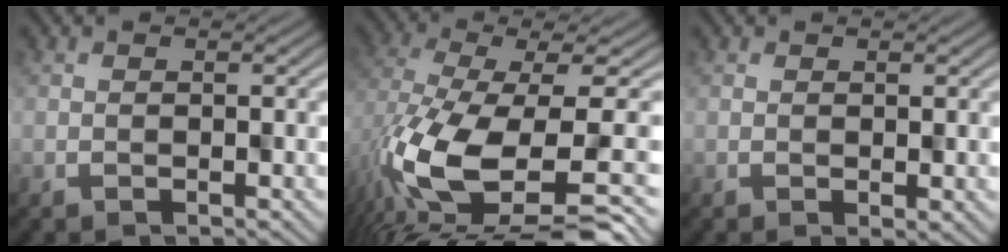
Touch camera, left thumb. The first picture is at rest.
{"total": 13.6, "force": [-2.8, 7.8, 10.7], "torque": [-0.243, -0.039, -0.024]}
{"total": 1.2, "force": [-0.2, 0.3, 1.2], "torque": [-0.022, 0.001, 0.002]}